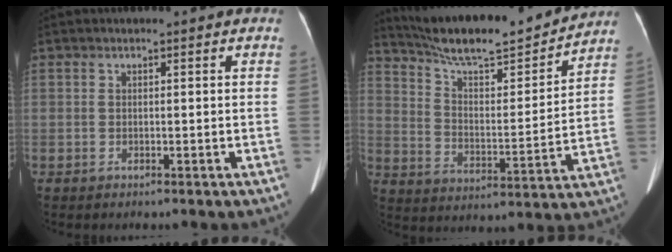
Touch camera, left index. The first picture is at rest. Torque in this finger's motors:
{"motor_torque": [0.21, -0.97, 0.34, 0.08]}